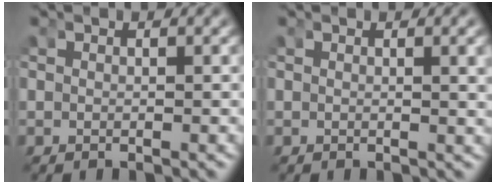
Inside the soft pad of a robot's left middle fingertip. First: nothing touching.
{"total": 0.8, "force": [0.3, -0.3, 0.7], "torque": [-0.007, -0.003, 0.005]}